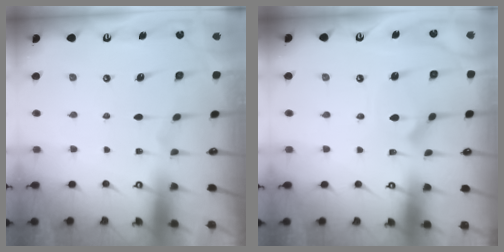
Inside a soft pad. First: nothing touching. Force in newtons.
{"total": 2.5, "press": 2.5, "slide": 0.2}